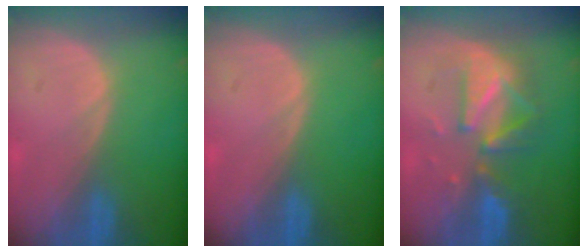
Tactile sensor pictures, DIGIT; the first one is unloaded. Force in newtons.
{"total": 0.0}
{"total": 7.9, "press": 7.9, "slide": 0.6}